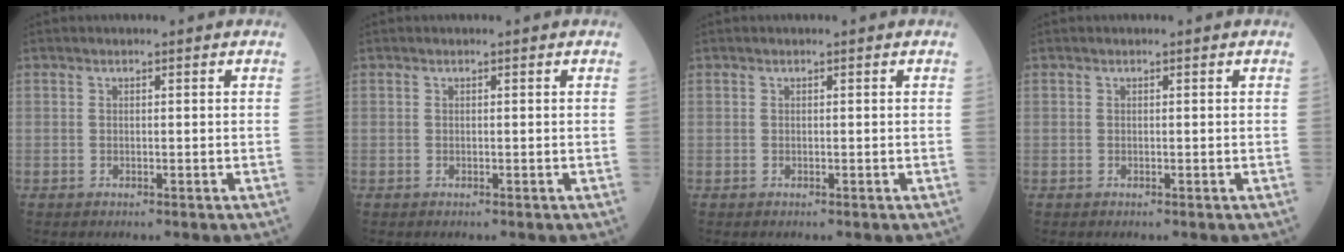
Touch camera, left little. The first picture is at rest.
{"total": 0.0}
{"total": 0.0}
{"total": 0.0}